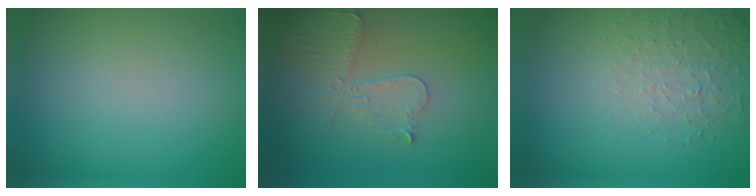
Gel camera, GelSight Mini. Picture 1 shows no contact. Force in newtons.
{"total": 3.6, "press": 3.2, "slide": 1.8}
{"total": 1.6, "press": 1.0, "slide": 1.2}